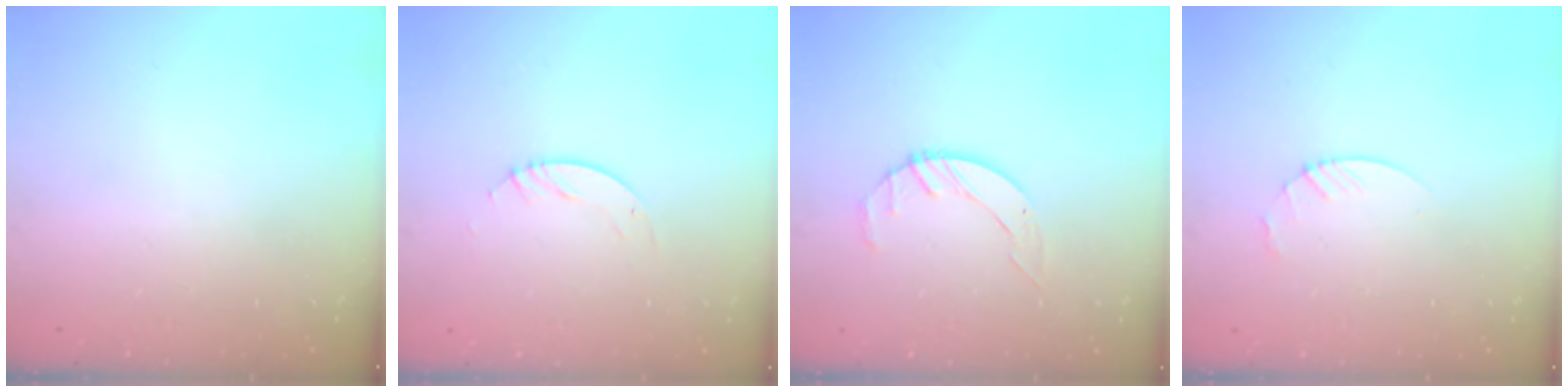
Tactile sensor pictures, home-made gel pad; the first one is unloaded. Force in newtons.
{"total": 4.2, "press": 4.1, "slide": 0.4}
{"total": 3.4, "press": 3.3, "slide": 0.5}
{"total": 3.0, "press": 2.9, "slide": 0.3}